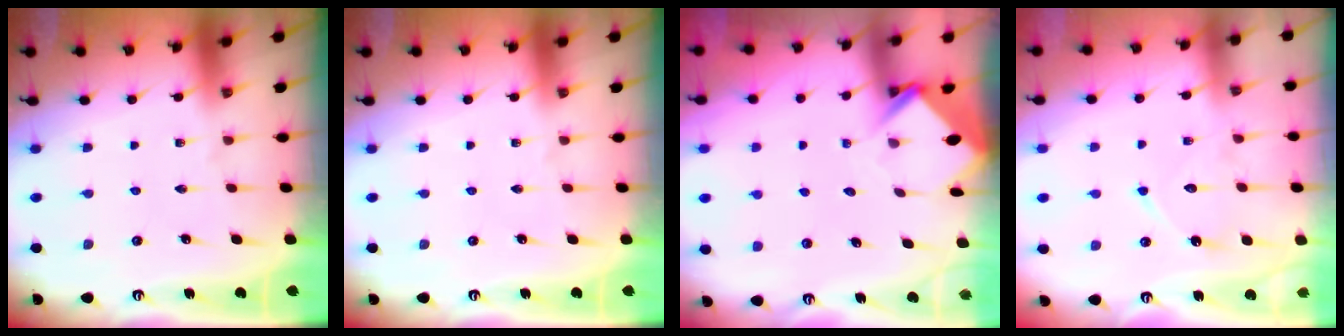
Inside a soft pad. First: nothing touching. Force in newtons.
{"total": 0.0}
{"total": 3.9, "press": 3.9, "slide": 0.3}
{"total": 9.4, "press": 9.4, "slide": 0.4}